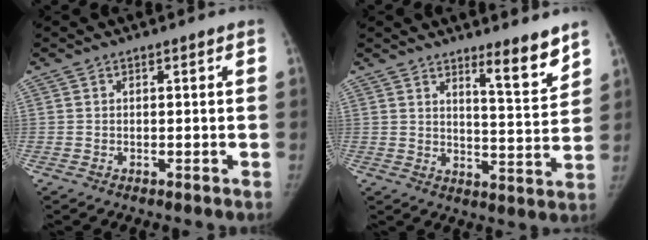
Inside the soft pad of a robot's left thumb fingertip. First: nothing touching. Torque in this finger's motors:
{"motor_torque": [0.39, -0.48, 0.94, -0.53, 0.16]}